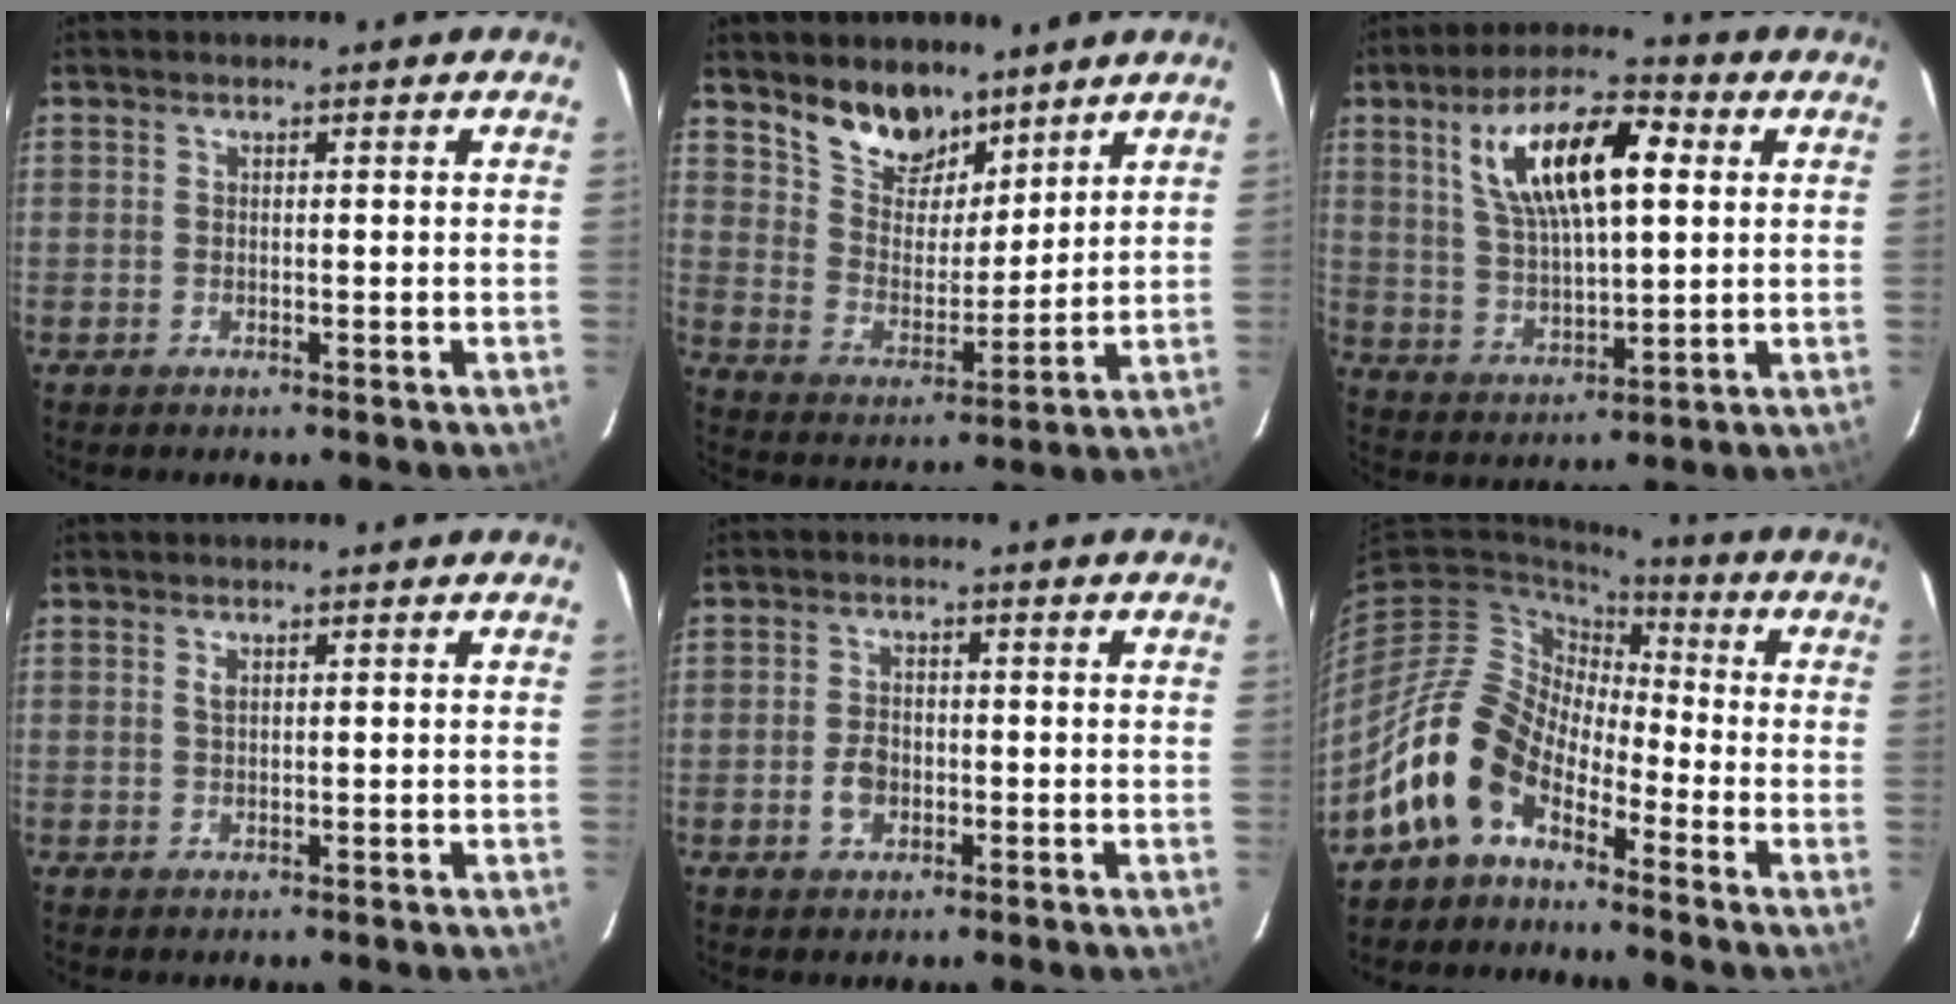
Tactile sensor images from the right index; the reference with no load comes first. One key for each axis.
{"total": 11.1, "fx": 8.5, "fy": 5.5, "fz": 4.4, "tx": -0.086, "ty": 0.009, "tz": 0.162}
{"total": 15.8, "fx": 5.0, "fy": 5.9, "fz": 13.8, "tx": -0.247, "ty": 0.021, "tz": 0.094}
{"total": 0.8, "fx": 0.4, "fy": 0.3, "fz": 0.6, "tx": -0.012, "ty": 0.002, "tz": 0.008}
{"total": 3.6, "fx": -1.2, "fy": 2.5, "fz": 2.2, "tx": -0.045, "ty": 0.003, "tz": -0.020}
{"total": 12.9, "fx": -7.6, "fy": 7.4, "fz": 7.3, "tx": -0.140, "ty": 0.020, "tz": -0.162}